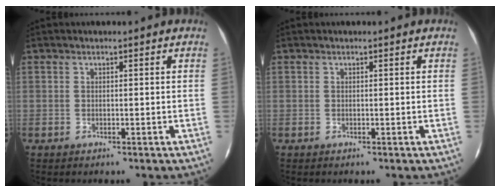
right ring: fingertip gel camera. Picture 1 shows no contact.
{"total": 0.0}